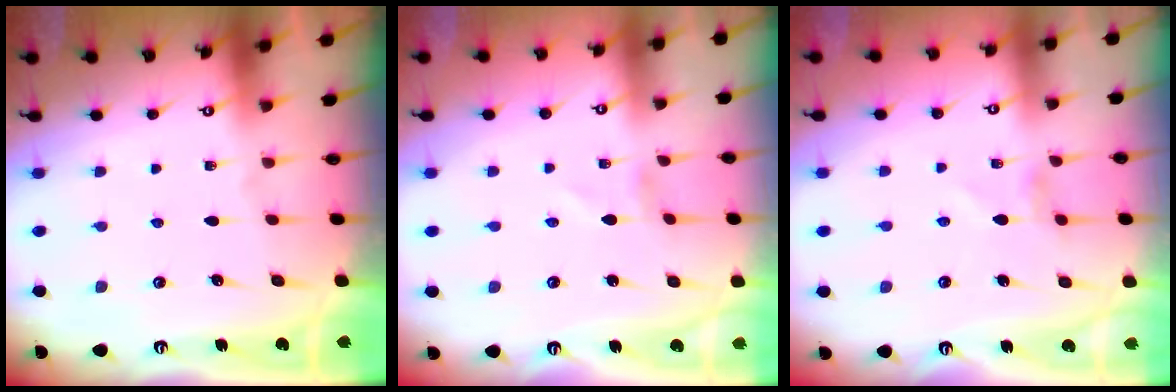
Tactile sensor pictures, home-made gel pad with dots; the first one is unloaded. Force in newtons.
{"total": 1.3, "press": 1.2, "slide": 0.1}
{"total": 1.8, "press": 1.7, "slide": 0.2}